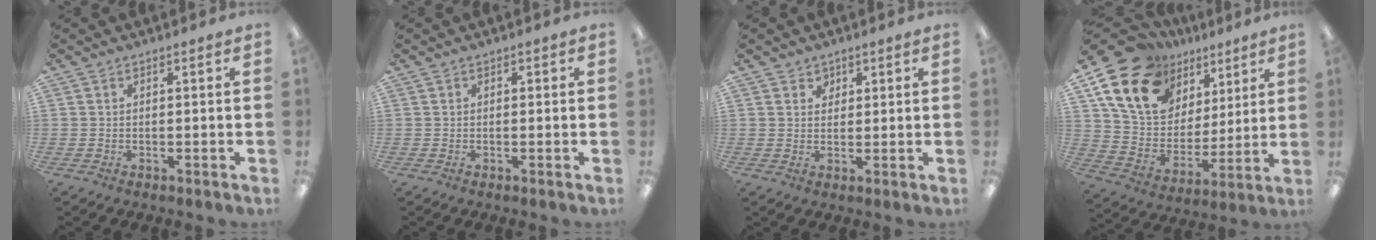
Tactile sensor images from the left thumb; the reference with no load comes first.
{"total": 0.7, "force": [0.1, 0.6, 0.2], "torque": [-0.004, 0.005, 0.000]}
{"total": 2.7, "force": [1.7, 2.1, 0.0], "torque": [0.009, -0.003, 0.029]}
{"total": 19.7, "force": [11.8, 13.2, 8.7], "torque": [-0.170, -0.056, 0.223]}